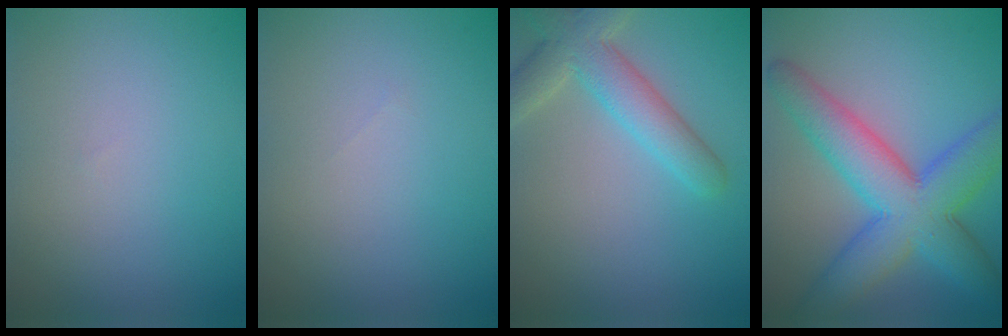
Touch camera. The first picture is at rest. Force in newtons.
{"total": 0.0}
{"total": 5.0, "press": 4.9, "slide": 0.3}
{"total": 9.4, "press": 9.4, "slide": 0.1}